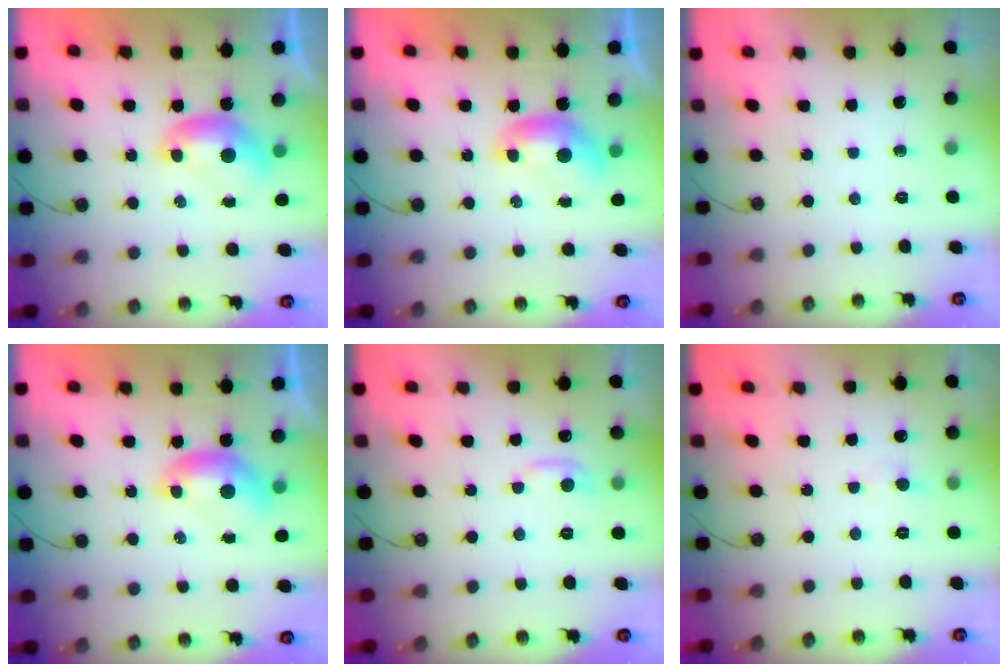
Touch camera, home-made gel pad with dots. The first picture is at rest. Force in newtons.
{"total": 0.0}
{"total": 0.0}
{"total": 0.0}
{"total": 1.0, "press": 0.6, "slide": 0.9}
{"total": 1.3, "press": 1.1, "slide": 0.6}